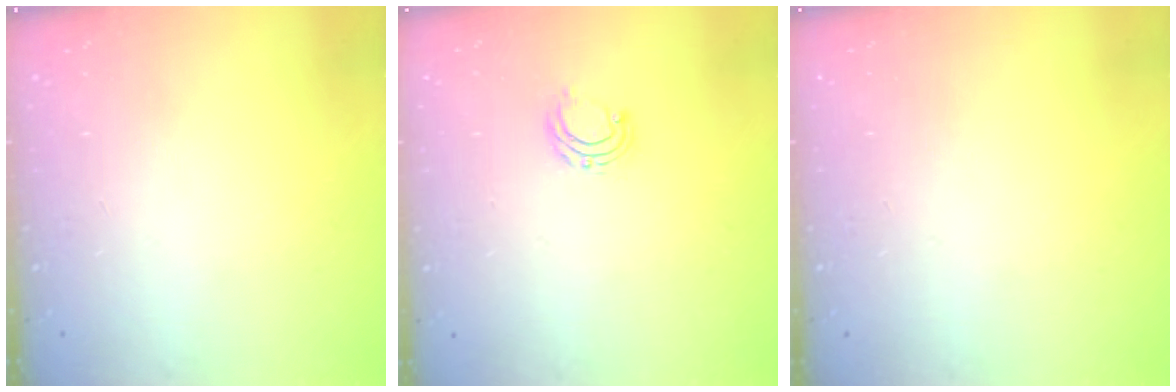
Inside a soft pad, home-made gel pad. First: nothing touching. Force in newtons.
{"total": 5.9, "press": 5.9, "slide": 0.5}
{"total": 0.0}